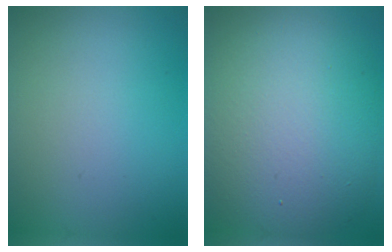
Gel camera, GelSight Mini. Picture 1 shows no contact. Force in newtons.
{"total": 12.7, "press": 12.7, "slide": 0.6}